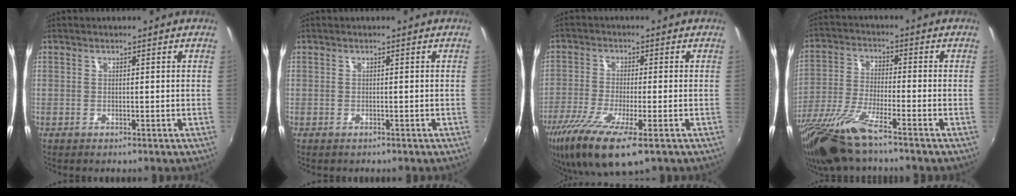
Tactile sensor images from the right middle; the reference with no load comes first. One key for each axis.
{"total": 0.0}
{"total": 12.6, "fx": -7.3, "fy": 2.5, "fz": 10.0, "tx": -0.214, "ty": -0.047, "tz": -0.134}
{"total": 14.3, "fx": -10.7, "fy": 1.7, "fz": 9.3, "tx": -0.198, "ty": -0.043, "tz": -0.206}